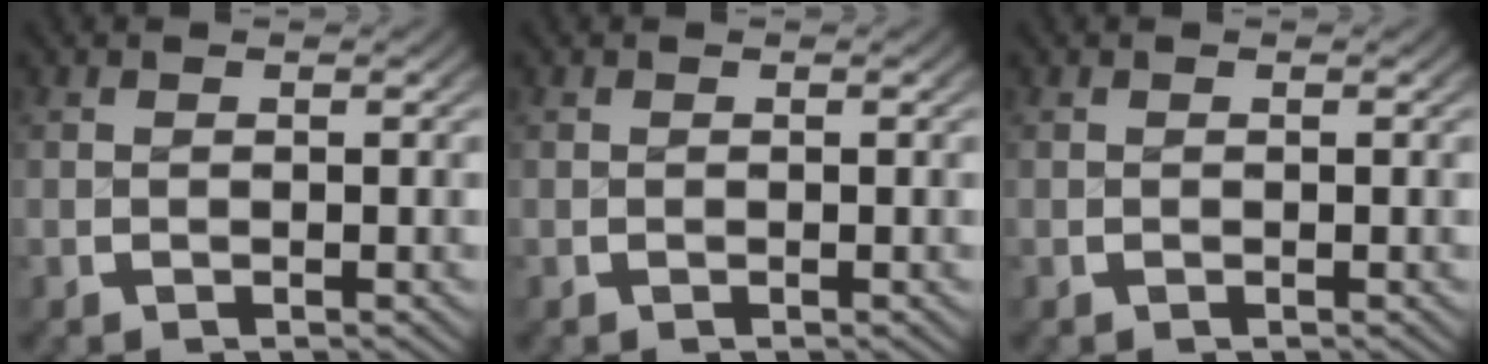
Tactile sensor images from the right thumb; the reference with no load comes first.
{"total": 0.0}
{"total": 0.0}